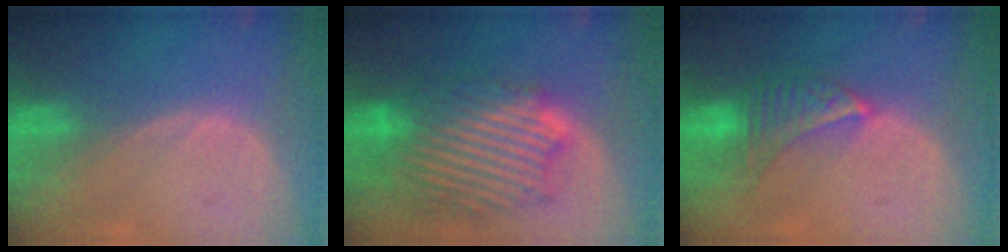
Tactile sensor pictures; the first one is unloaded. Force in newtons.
{"total": 11.7, "press": 11.7, "slide": 0.8}
{"total": 6.8, "press": 6.2, "slide": 2.8}